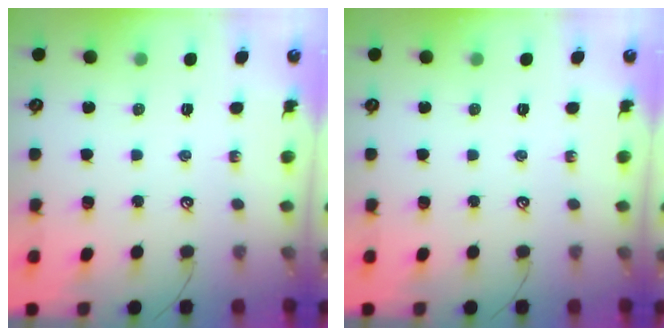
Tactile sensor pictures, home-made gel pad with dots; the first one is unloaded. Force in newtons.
{"total": 0.0}